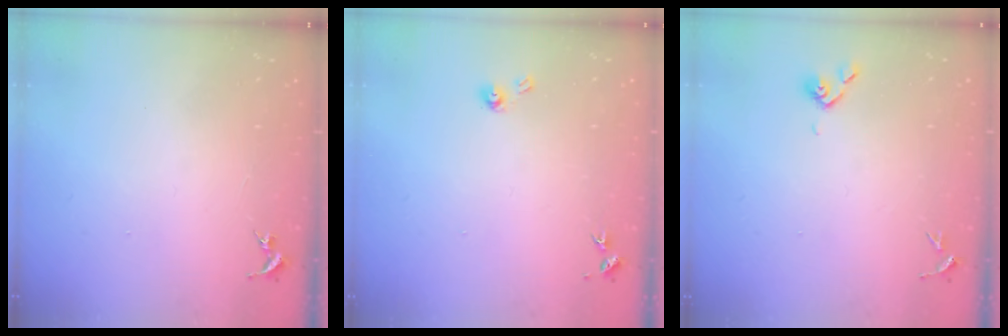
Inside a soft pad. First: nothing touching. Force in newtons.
{"total": 4.9, "press": 4.9, "slide": 0.5}
{"total": 4.4, "press": 4.4, "slide": 0.7}